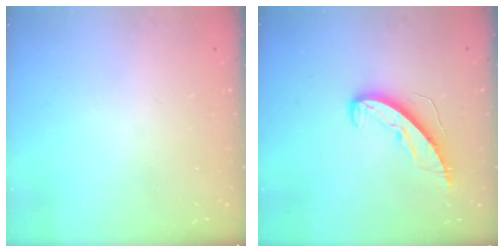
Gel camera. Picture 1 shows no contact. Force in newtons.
{"total": 8.9, "press": 8.9, "slide": 0.4}